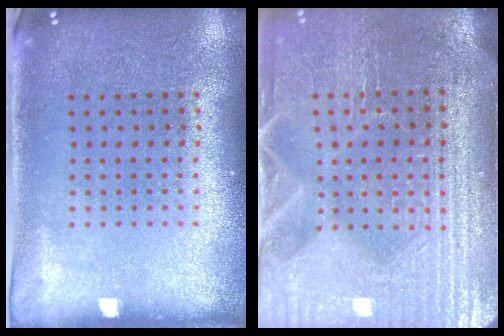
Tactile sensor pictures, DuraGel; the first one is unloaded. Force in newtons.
{"total": 4.2, "press": 3.9, "slide": 1.4}